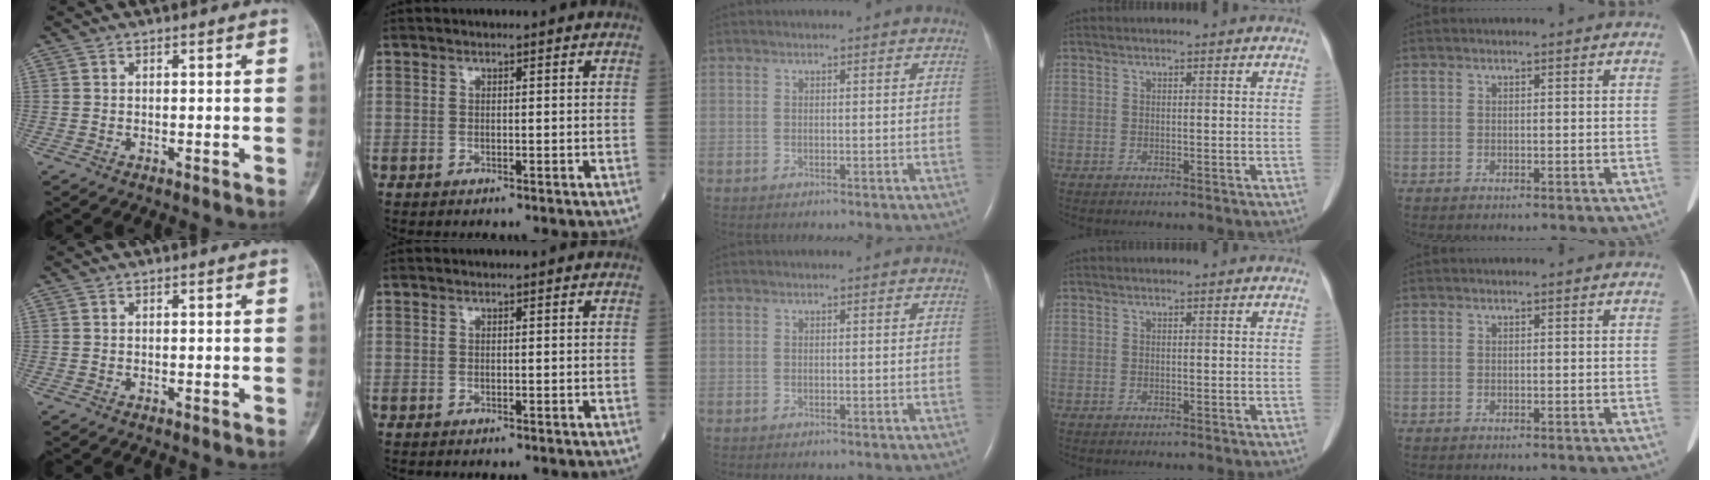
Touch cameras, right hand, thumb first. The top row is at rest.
{}